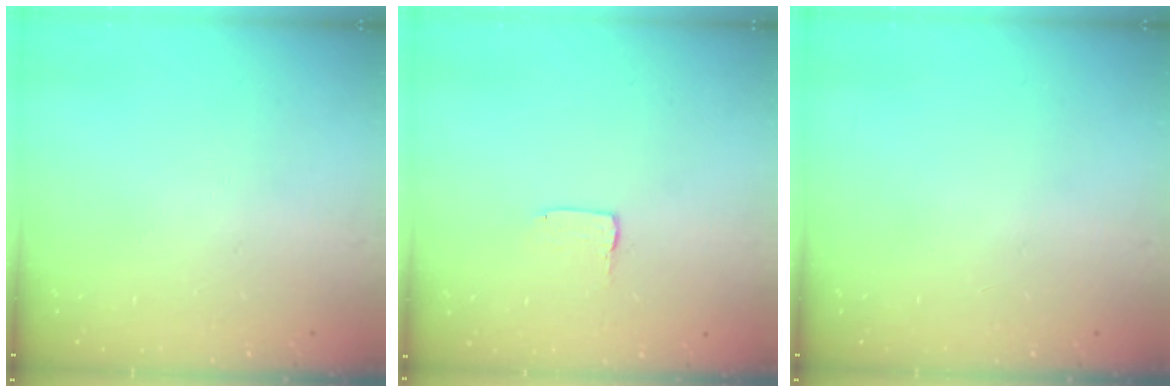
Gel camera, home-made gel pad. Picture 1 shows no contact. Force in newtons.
{"total": 1.7, "press": 1.6, "slide": 0.1}
{"total": 0.0}